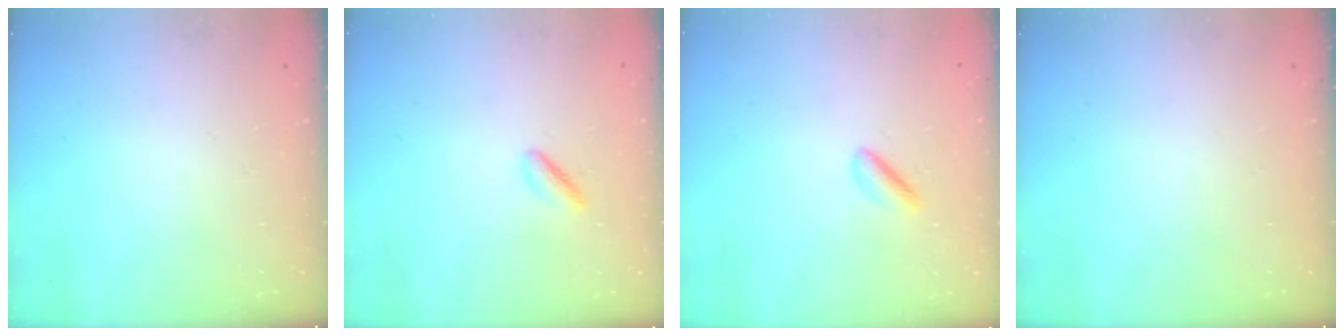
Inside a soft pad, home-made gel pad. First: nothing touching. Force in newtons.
{"total": 3.0, "press": 2.9, "slide": 0.8}
{"total": 2.1, "press": 2.0, "slide": 0.7}
{"total": 0.0}